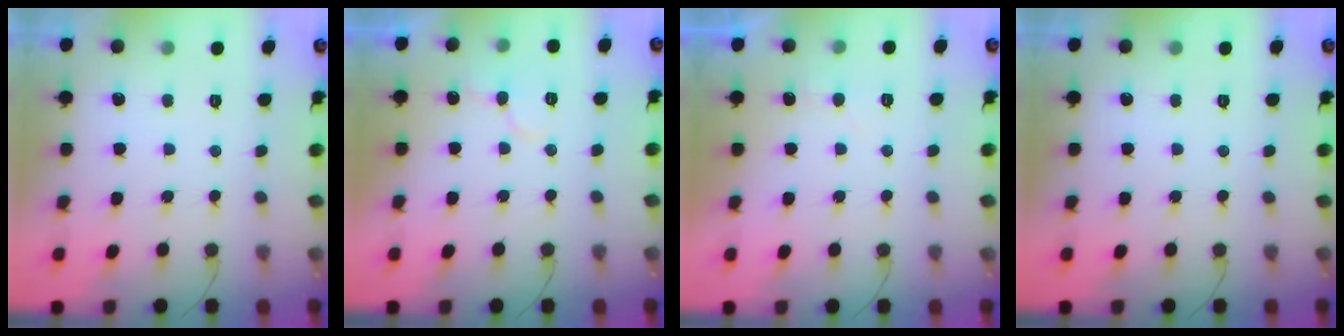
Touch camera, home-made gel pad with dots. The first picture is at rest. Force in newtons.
{"total": 7.9, "press": 7.9, "slide": 0.5}
{"total": 3.8, "press": 3.7, "slide": 0.3}
{"total": 0.0}